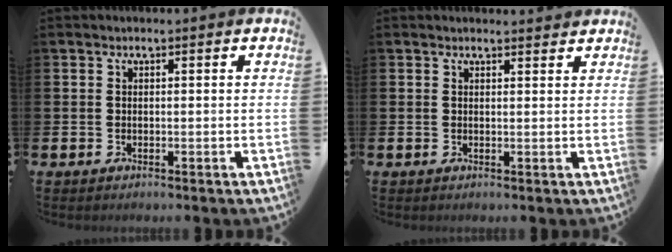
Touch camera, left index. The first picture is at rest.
{"total": 1.2, "force": [1.2, 0.2, 0.0], "torque": [0.011, -0.006, 0.019]}